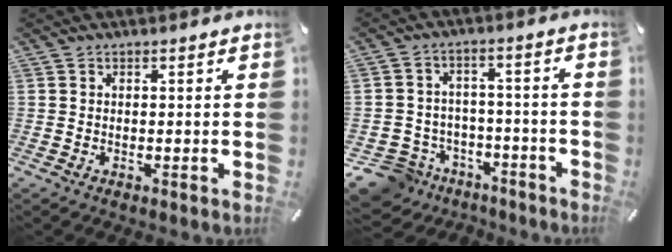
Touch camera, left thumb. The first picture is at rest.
{"total": 9.2, "force": [-5.5, 7.1, 1.8], "torque": [-0.048, 0.037, -0.096]}